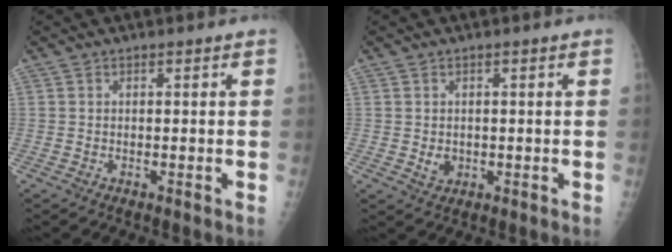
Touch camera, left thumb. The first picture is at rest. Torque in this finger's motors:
{"motor_torque": [0.52, 0.39, 0.53, 0.00, -0.02]}